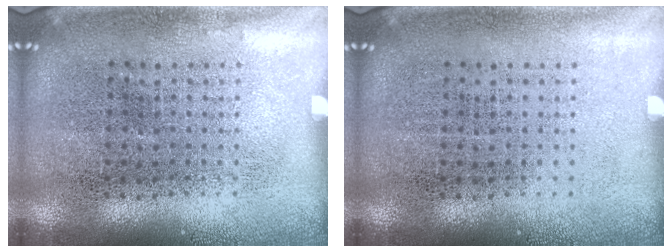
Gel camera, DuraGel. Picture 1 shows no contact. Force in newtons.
{"total": 0.0}